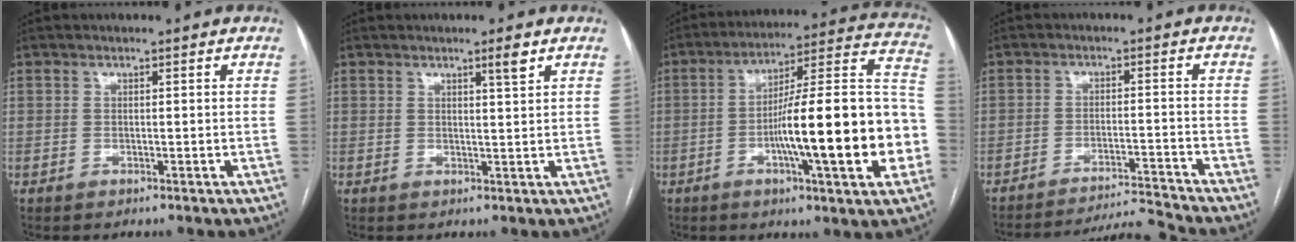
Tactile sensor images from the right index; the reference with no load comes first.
{"total": 2.1, "force": [1.3, -0.3, 1.6], "torque": [-0.027, -0.004, 0.022]}
{"total": 22.6, "force": [-5.0, 2.3, 21.9], "torque": [-0.267, 0.023, -0.073]}
{"total": 8.4, "force": [-7.5, -3.6, -0.8], "torque": [0.008, 0.003, -0.128]}